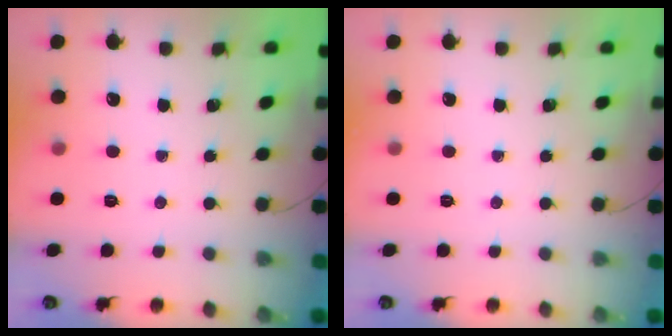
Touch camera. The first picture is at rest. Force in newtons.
{"total": 0.0}